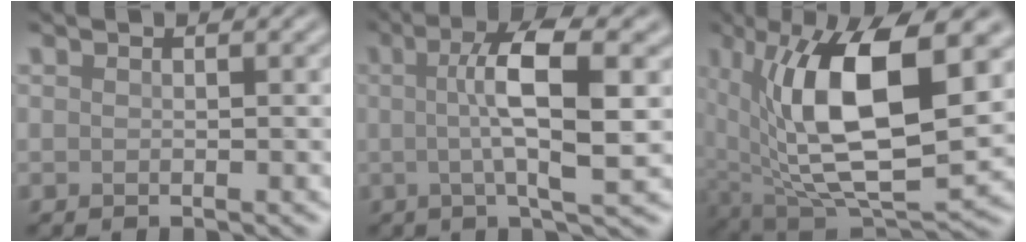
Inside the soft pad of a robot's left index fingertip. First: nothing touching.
{"total": 7.3, "force": [0.8, 1.6, 7.1], "torque": [-0.108, 0.009, 0.010]}
{"total": 14.9, "force": [3.0, 6.5, 13.1], "torque": [-0.229, -0.002, 0.053]}